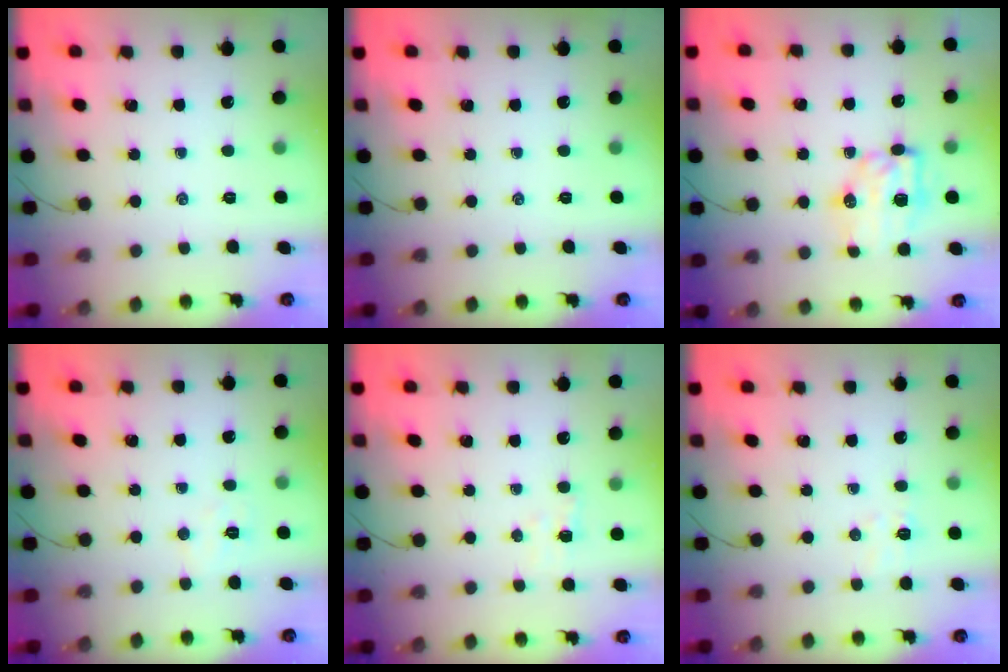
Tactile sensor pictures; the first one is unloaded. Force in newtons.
{"total": 0.0}
{"total": 7.8, "press": 7.7, "slide": 1.0}
{"total": 4.8, "press": 4.6, "slide": 1.0}
{"total": 3.6, "press": 3.4, "slide": 1.1}
{"total": 5.9, "press": 5.8, "slide": 1.1}